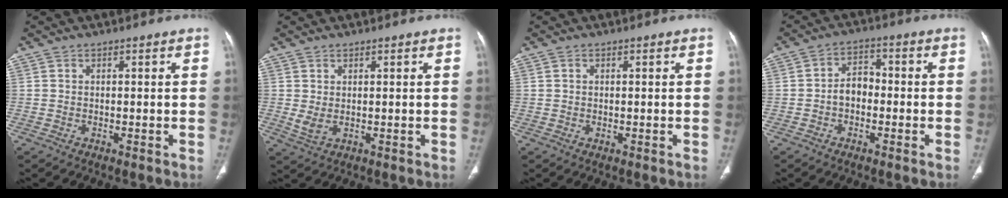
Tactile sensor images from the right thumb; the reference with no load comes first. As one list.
[{"total": 2.6, "force": [0.4, 1.4, 2.2], "torque": [-0.043, -0.006, 0.018]}, {"total": 0.6, "force": [0.2, 0.5, 0.3], "torque": [-0.002, -0.001, 0.004]}, {"total": 5.0, "force": [-1.1, 3.6, 3.2], "torque": [-0.038, 0.024, -0.029]}]